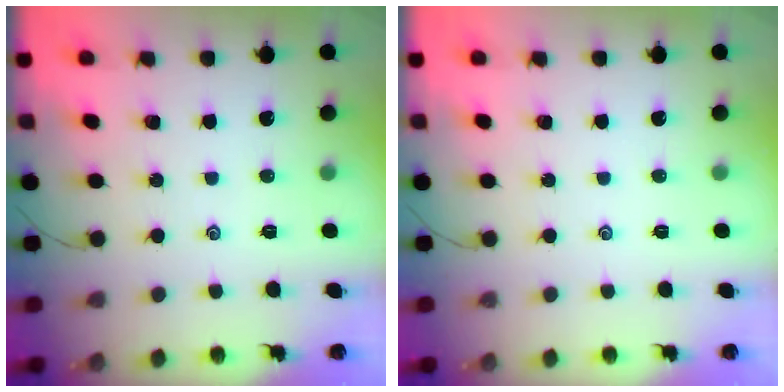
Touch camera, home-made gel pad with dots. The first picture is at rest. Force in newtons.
{"total": 0.0}